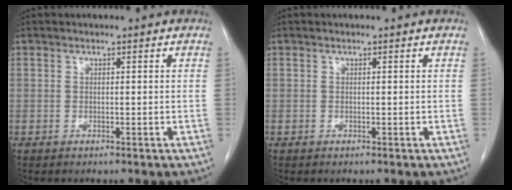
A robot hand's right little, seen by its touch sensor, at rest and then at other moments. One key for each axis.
{"total": 0.0}